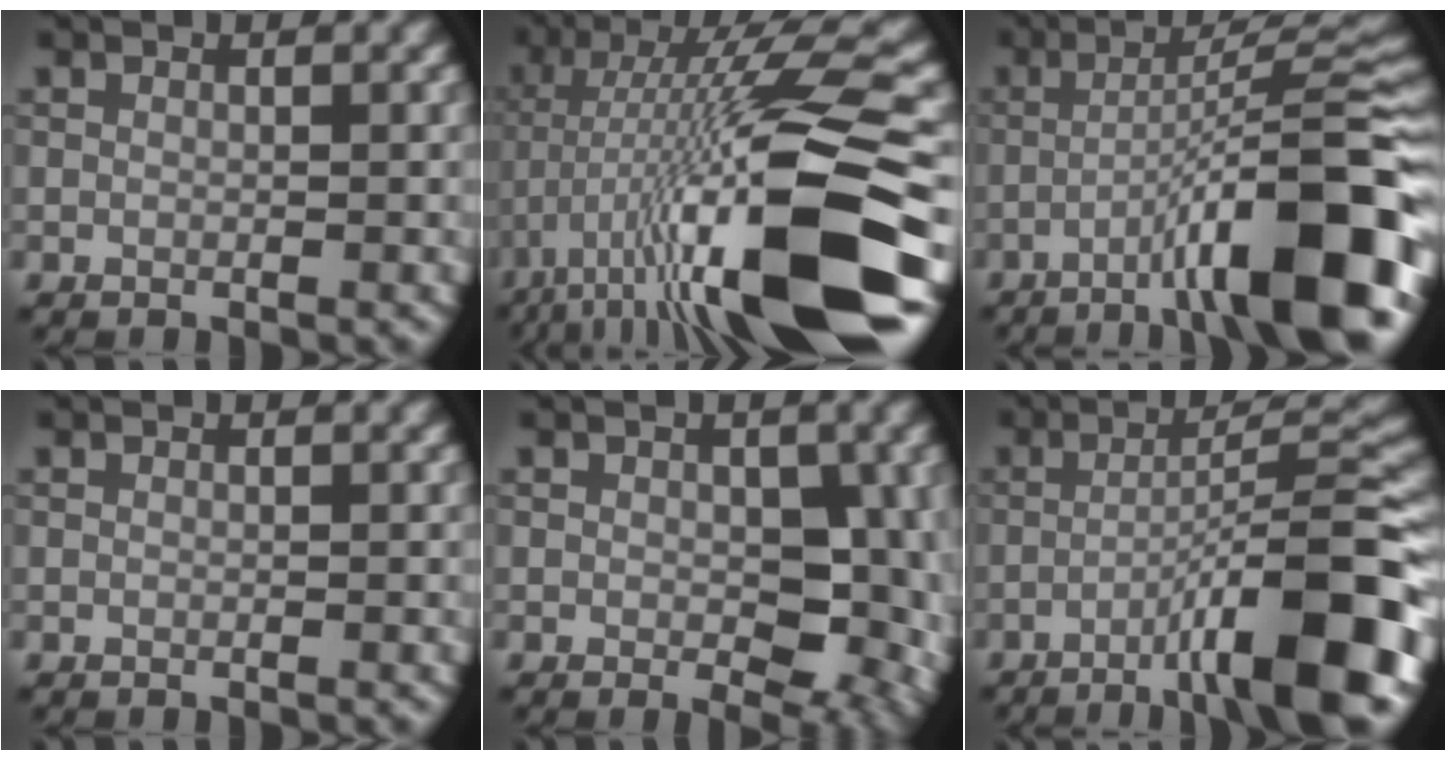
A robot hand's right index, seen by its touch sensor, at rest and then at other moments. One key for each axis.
{"total": 15.5, "fx": -4.5, "fy": 2.7, "fz": 14.6, "tx": -0.247, "ty": 0.013, "tz": -0.070}
{"total": 12.6, "fx": -5.5, "fy": 2.0, "fz": 11.1, "tx": -0.150, "ty": 0.020, "tz": -0.082}
{"total": 0.0}
{"total": 6.4, "fx": -0.2, "fy": 3.8, "fz": 5.2, "tx": -0.070, "ty": -0.012, "tz": 0.002}
{"total": 11.3, "fx": -4.9, "fy": 1.7, "fz": 10.1, "tx": -0.130, "ty": 0.023, "tz": -0.078}